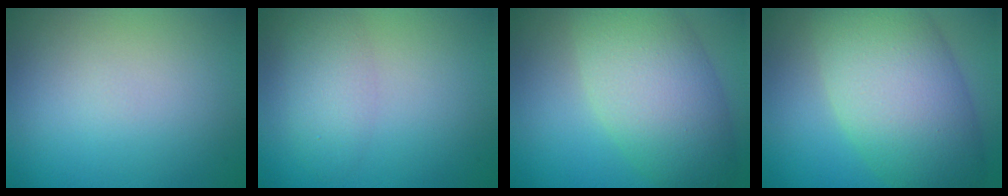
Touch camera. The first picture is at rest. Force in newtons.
{"total": 2.8, "press": 2.8, "slide": 0.1}
{"total": 8.9, "press": 8.9, "slide": 0.3}
{"total": 11.1, "press": 11.1, "slide": 0.6}